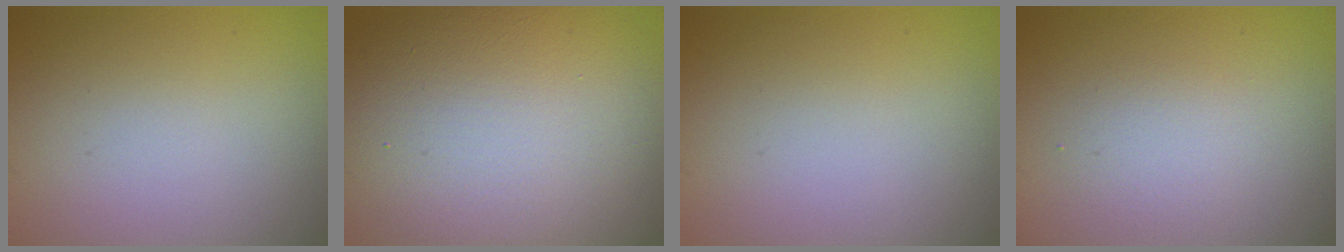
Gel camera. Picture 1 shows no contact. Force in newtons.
{"total": 16.5, "press": 16.4, "slide": 1.1}
{"total": 0.0}
{"total": 1.9, "press": 1.9, "slide": 0.1}